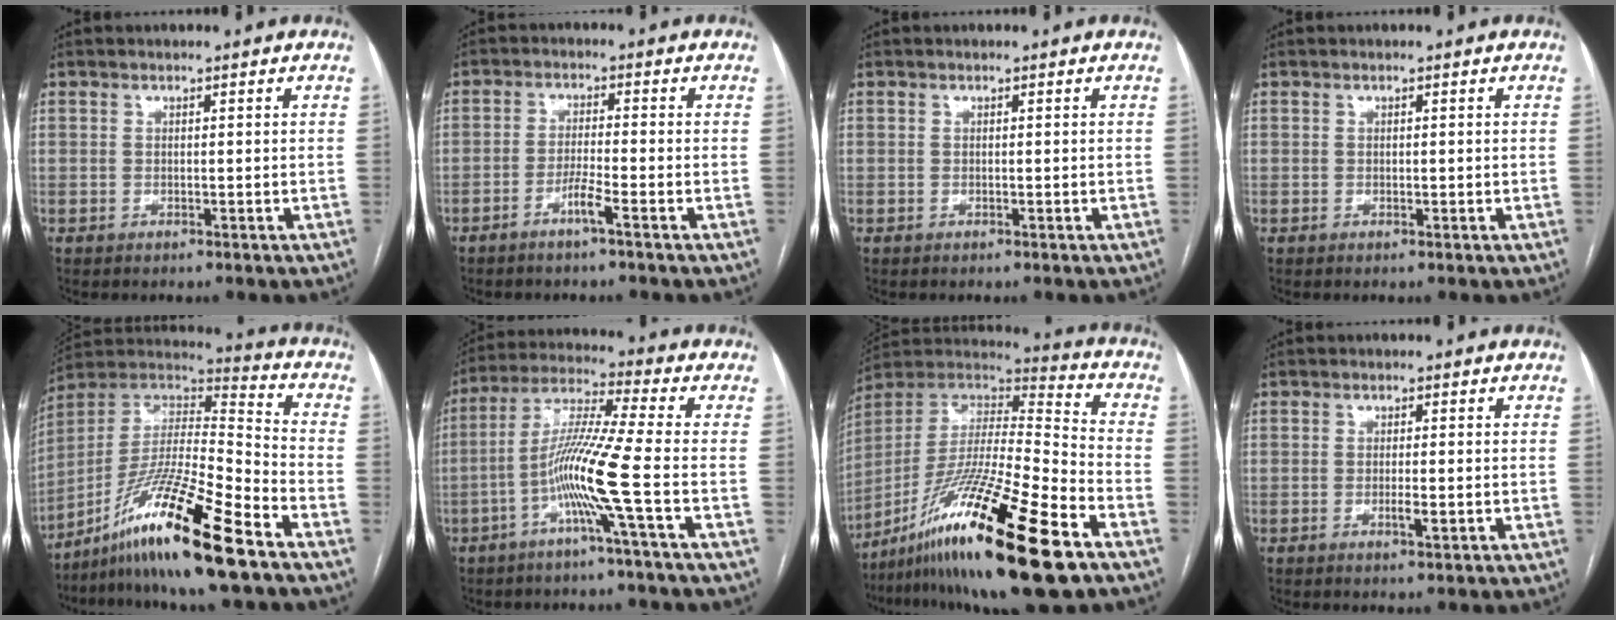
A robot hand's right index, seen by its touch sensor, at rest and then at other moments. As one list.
[{"total": 3.1, "force": [-1.9, -0.4, 2.4], "torque": [-0.049, -0.003, -0.040]}, {"total": 0.0}, {"total": 0.0}, {"total": 18.1, "force": [-11.7, 0.3, 13.8], "torque": [-0.271, -0.012, -0.213]}, {"total": 10.7, "force": [-3.6, -2.0, 9.8], "torque": [-0.194, 0.003, -0.075]}, {"total": 25.9, "force": [-14.7, 2.2, 21.2], "torque": [-0.369, -0.032, -0.259]}, {"total": 2.0, "force": [-0.6, 0.2, 1.9], "torque": [-0.036, -0.004, -0.009]}]